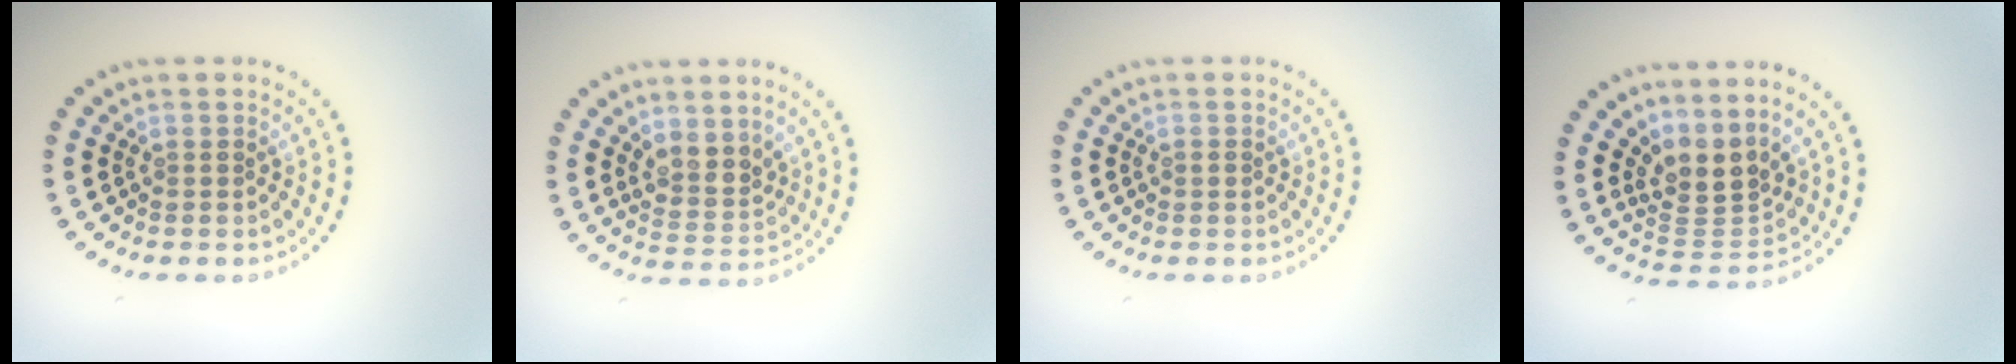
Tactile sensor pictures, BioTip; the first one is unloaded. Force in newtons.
{"total": 2.5, "press": 2.1, "slide": 1.4}
{"total": 0.6, "press": 0.6, "slide": 0.2}
{"total": 3.4, "press": 2.6, "slide": 2.2}